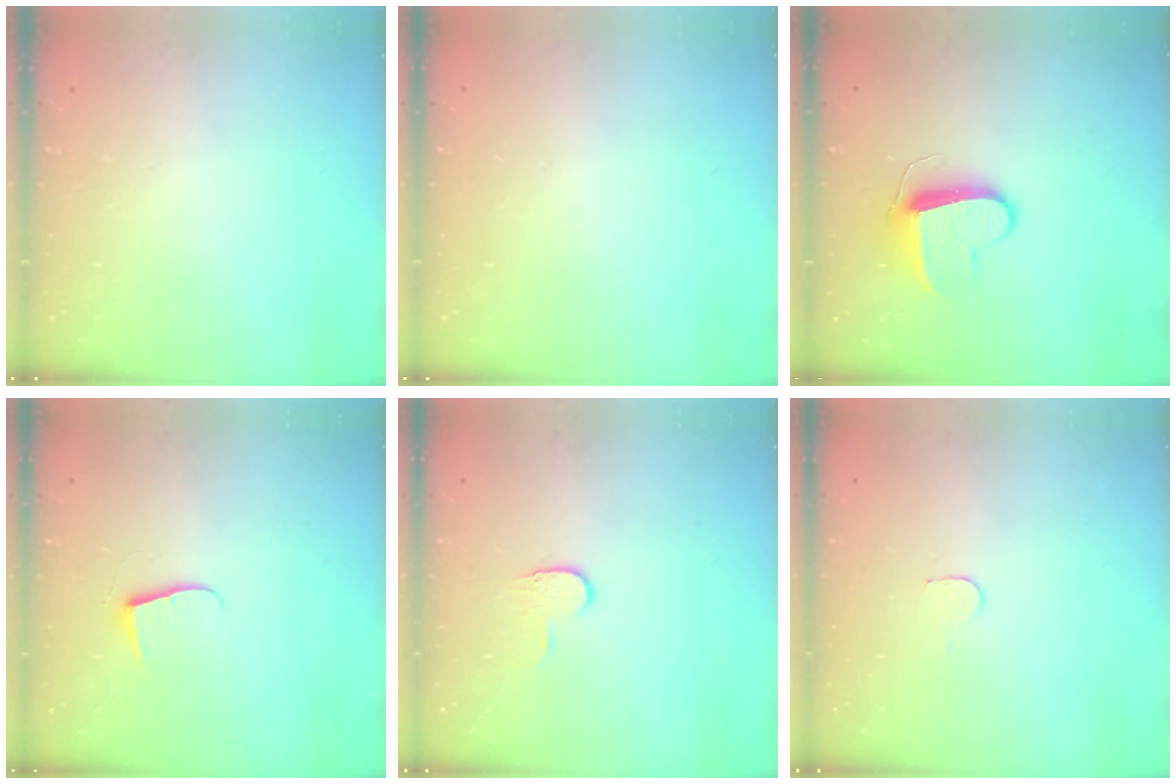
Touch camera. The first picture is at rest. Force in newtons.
{"total": 0.0}
{"total": 9.0, "press": 9.0, "slide": 0.6}
{"total": 6.2, "press": 6.2, "slide": 0.5}
{"total": 5.8, "press": 5.8, "slide": 0.5}
{"total": 3.4, "press": 3.4, "slide": 0.3}